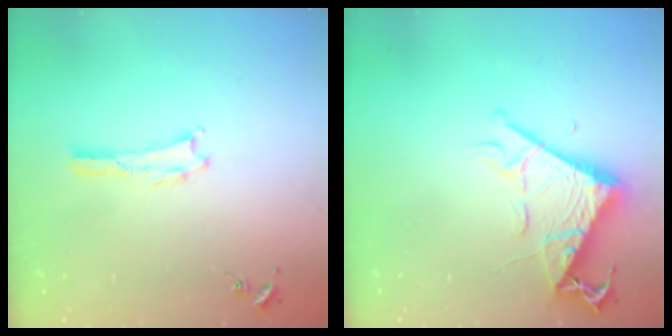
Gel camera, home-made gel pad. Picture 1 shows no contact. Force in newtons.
{"total": 7.9, "press": 7.9, "slide": 0.9}